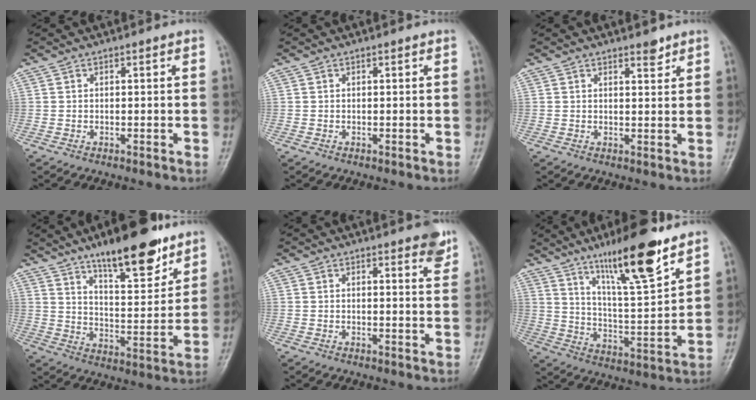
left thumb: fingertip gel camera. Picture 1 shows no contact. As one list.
[{"total": 0.0}, {"total": 2.2, "force": [1.8, 0.7, 1.1], "torque": [-0.007, -0.013, 0.027]}, {"total": 16.2, "force": [11.3, 4.8, 10.5], "torque": [-0.127, -0.068, 0.185]}, {"total": 4.1, "force": [2.9, 1.0, 2.7], "torque": [-0.022, -0.014, 0.032]}, {"total": 17.1, "force": [11.4, 3.0, 12.4], "torque": [-0.189, -0.064, 0.199]}]